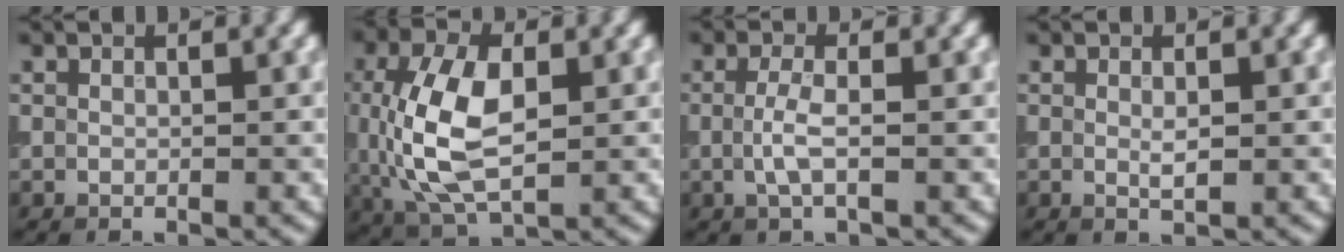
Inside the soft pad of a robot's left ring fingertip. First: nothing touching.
{"total": 8.7, "force": [0.0, 4.8, 7.3], "torque": [-0.164, 0.001, 0.002]}
{"total": 2.4, "force": [-0.2, 0.7, 2.3], "torque": [-0.051, -0.002, -0.005]}
{"total": 1.1, "force": [0.1, 0.2, 1.1], "torque": [-0.018, -0.002, 0.002]}